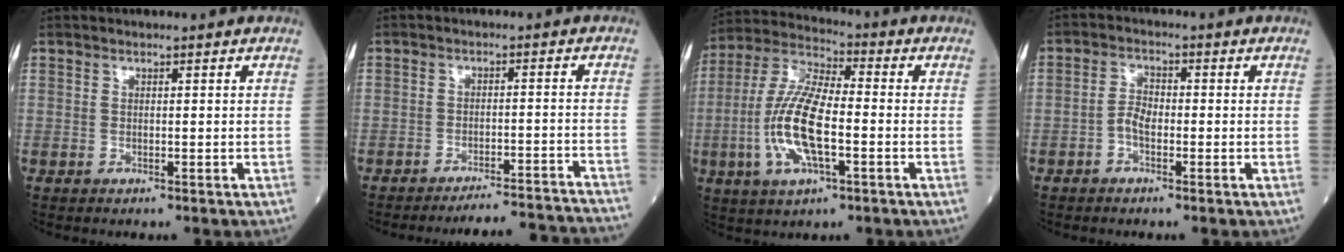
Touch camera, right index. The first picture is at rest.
{"total": 12.5, "force": [-12.4, -0.6, 1.4], "torque": [0.008, 0.008, -0.156]}
{"total": 13.4, "force": [-2.8, 3.7, 12.6], "torque": [-0.269, 0.001, -0.054]}
{"total": 2.9, "force": [-1.2, 1.3, 2.2], "torque": [-0.039, 0.007, -0.027]}